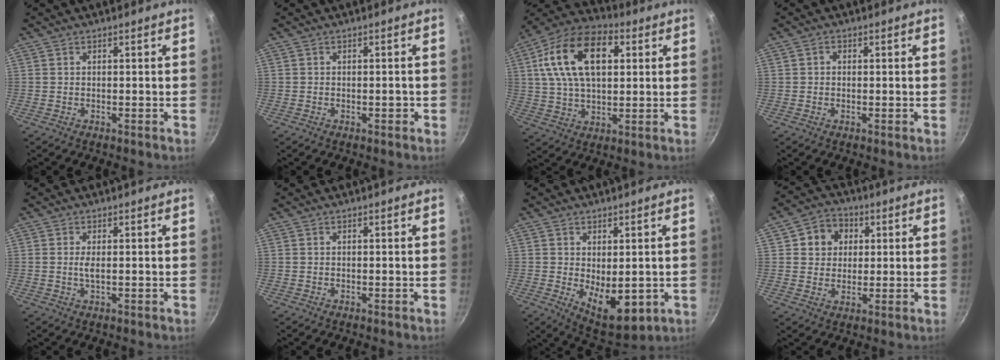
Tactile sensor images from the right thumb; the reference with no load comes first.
{"total": 1.1, "force": [-0.4, 0.6, 0.7], "torque": [0.000, 0.008, -0.007]}
{"total": 19.1, "force": [5.0, 11.3, 14.6], "torque": [-0.241, 0.011, 0.074]}
{"total": 1.1, "force": [0.1, 1.0, 0.5], "torque": [-0.008, 0.003, -0.001]}
{"total": 1.7, "force": [0.1, 0.5, 1.6], "torque": [-0.036, -0.002, 0.002]}
{"total": 0.0}
{"total": 9.4, "force": [-0.7, 5.2, 7.8], "torque": [-0.091, -0.023, 0.007]}
{"total": 8.0, "force": [2.4, 7.0, 3.1], "torque": [-0.011, 0.001, 0.031]}